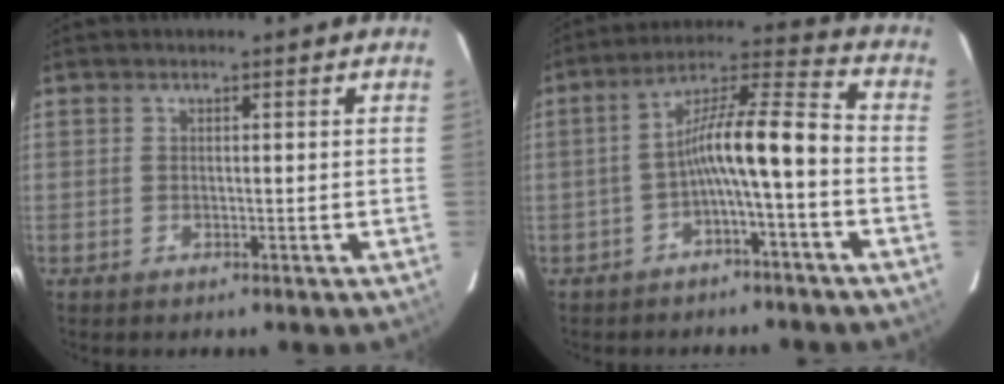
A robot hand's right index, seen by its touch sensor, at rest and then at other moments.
{"total": 10.0, "force": [-3.6, 0.9, 9.3], "torque": [-0.178, 0.025, -0.060]}